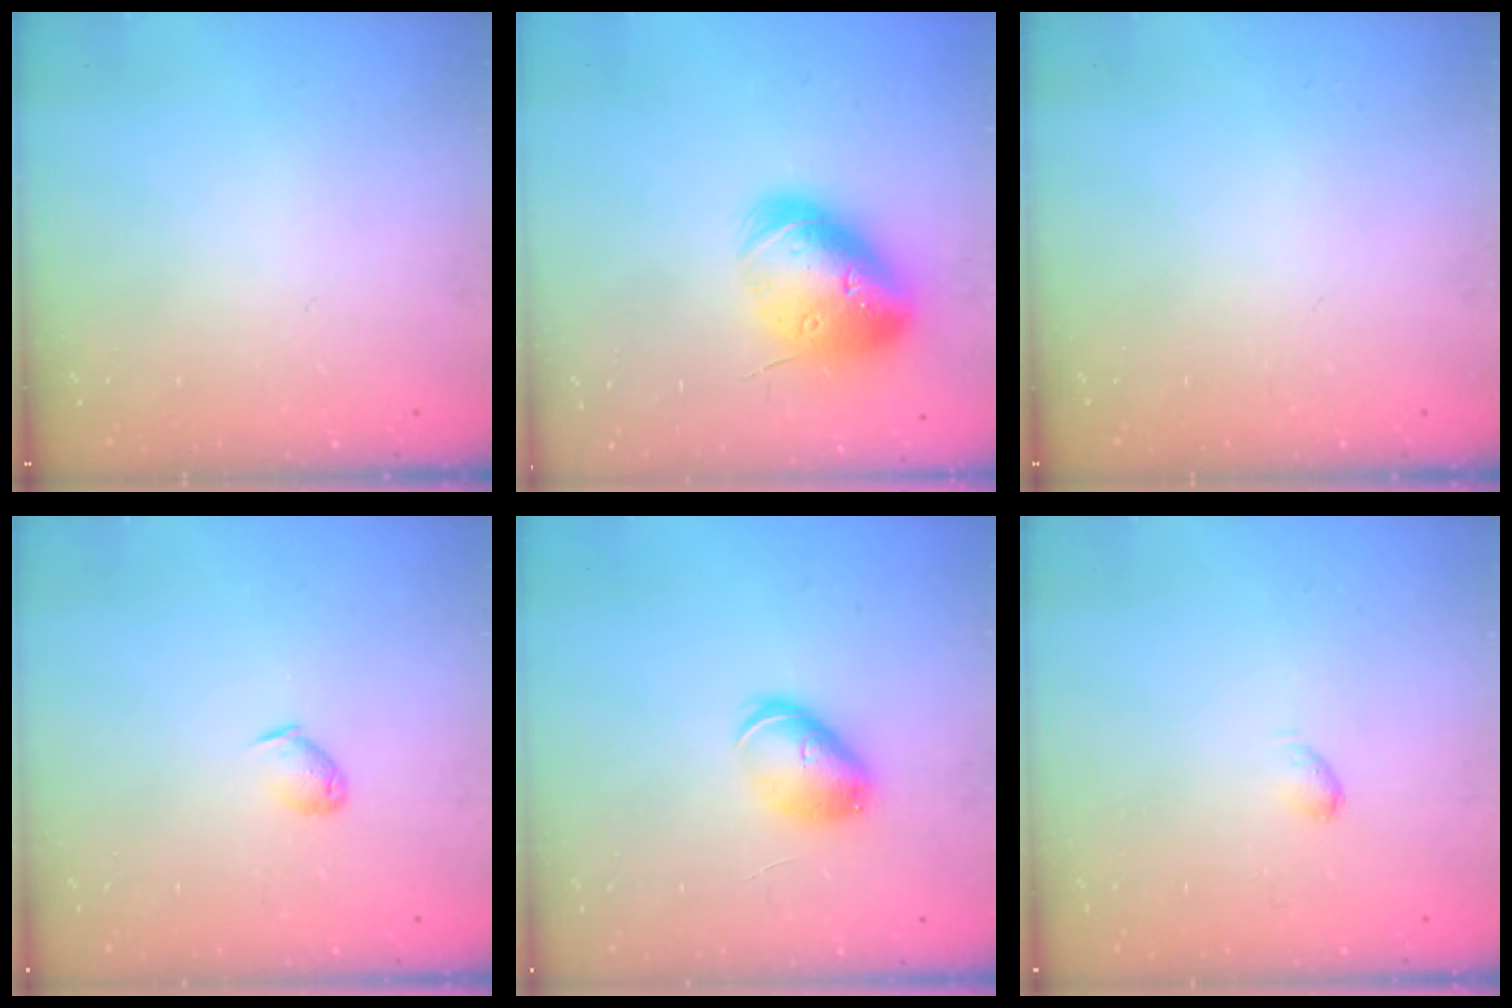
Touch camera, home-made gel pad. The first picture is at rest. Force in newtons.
{"total": 22.4, "press": 22.2, "slide": 3.4}
{"total": 0.0}
{"total": 3.5, "press": 3.4, "slide": 0.6}
{"total": 8.3, "press": 8.2, "slide": 0.9}
{"total": 2.9, "press": 2.9, "slide": 0.5}